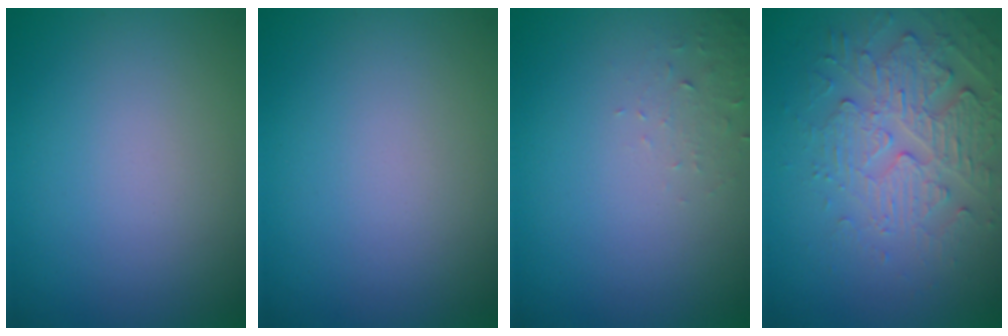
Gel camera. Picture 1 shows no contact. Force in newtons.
{"total": 0.0}
{"total": 1.2, "press": 1.2, "slide": 0.1}
{"total": 3.9, "press": 3.5, "slide": 1.8}